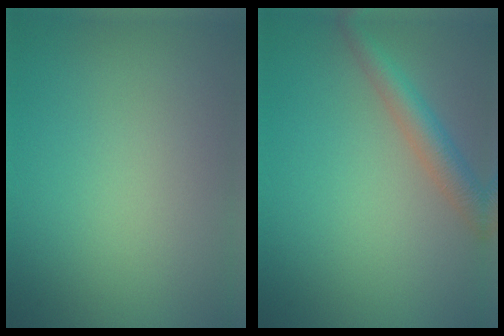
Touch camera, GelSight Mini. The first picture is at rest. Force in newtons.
{"total": 3.2, "press": 3.2, "slide": 0.1}